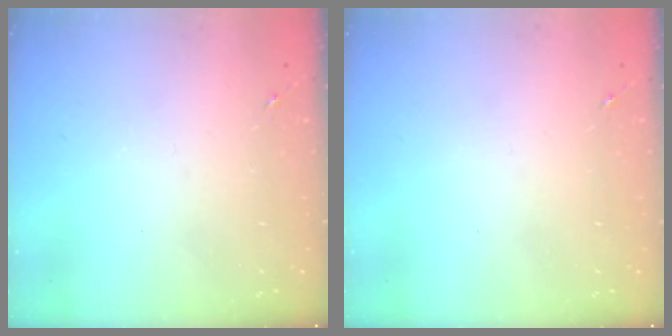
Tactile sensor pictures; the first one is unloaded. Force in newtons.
{"total": 0.0}